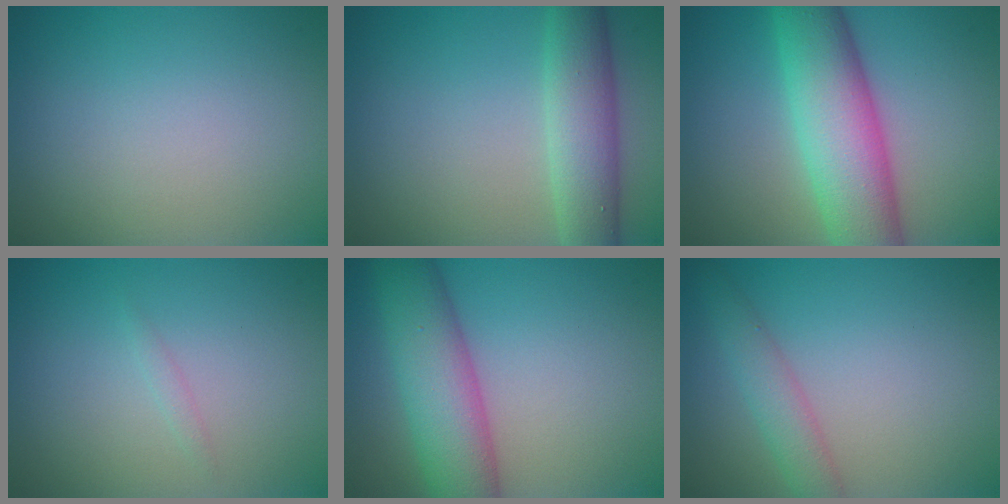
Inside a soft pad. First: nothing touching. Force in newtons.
{"total": 5.2, "press": 5.2, "slide": 0.3}
{"total": 9.0, "press": 9.0, "slide": 0.3}
{"total": 0.5, "press": 0.5, "slide": 0.1}
{"total": 7.5, "press": 7.5, "slide": 0.2}
{"total": 2.4, "press": 2.4, "slide": 0.1}